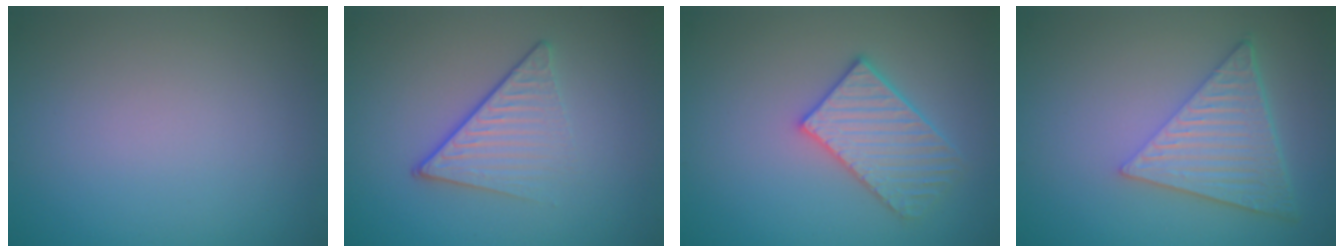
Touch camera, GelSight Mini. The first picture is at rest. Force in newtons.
{"total": 4.1, "press": 2.8, "slide": 3.1}
{"total": 3.4, "press": 3.3, "slide": 0.8}
{"total": 6.8, "press": 4.7, "slide": 4.8}